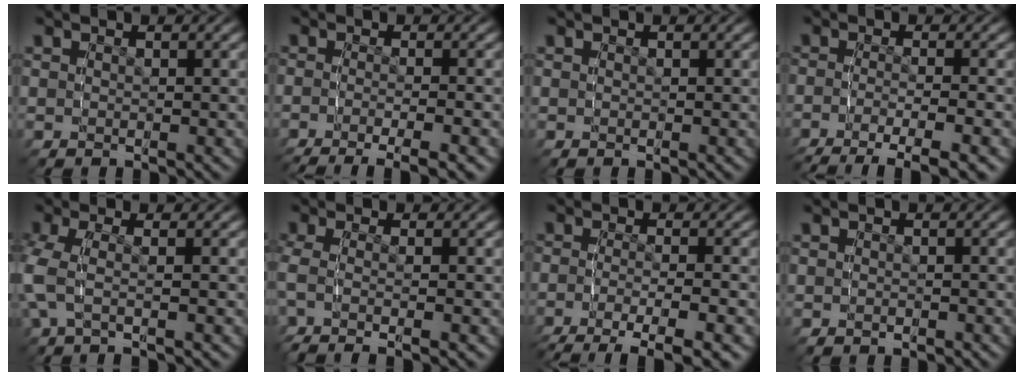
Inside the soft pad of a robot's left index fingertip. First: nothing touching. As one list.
[{"total": 4.7, "force": [-4.2, 0.2, 2.1], "torque": [-0.028, -0.004, -0.071]}, {"total": 0.7, "force": [-0.2, -0.7, -0.3], "torque": [0.010, -0.008, 0.005]}, {"total": 6.4, "force": [-5.6, 0.8, 3.1], "torque": [-0.047, -0.016, -0.086]}, {"total": 2.5, "force": [-0.2, 0.9, 2.3], "torque": [-0.067, 0.006, -0.011]}, {"total": 2.7, "force": [-1.2, 0.6, 2.3], "torque": [-0.056, -0.001, -0.025]}, {"total": 6.9, "force": [-5.7, 1.1, 3.8], "torque": [-0.059, -0.019, -0.085]}, {"total": 0.7, "force": [-0.6, 0.3, 0.0], "torque": [0.002, 0.000, -0.011]}]